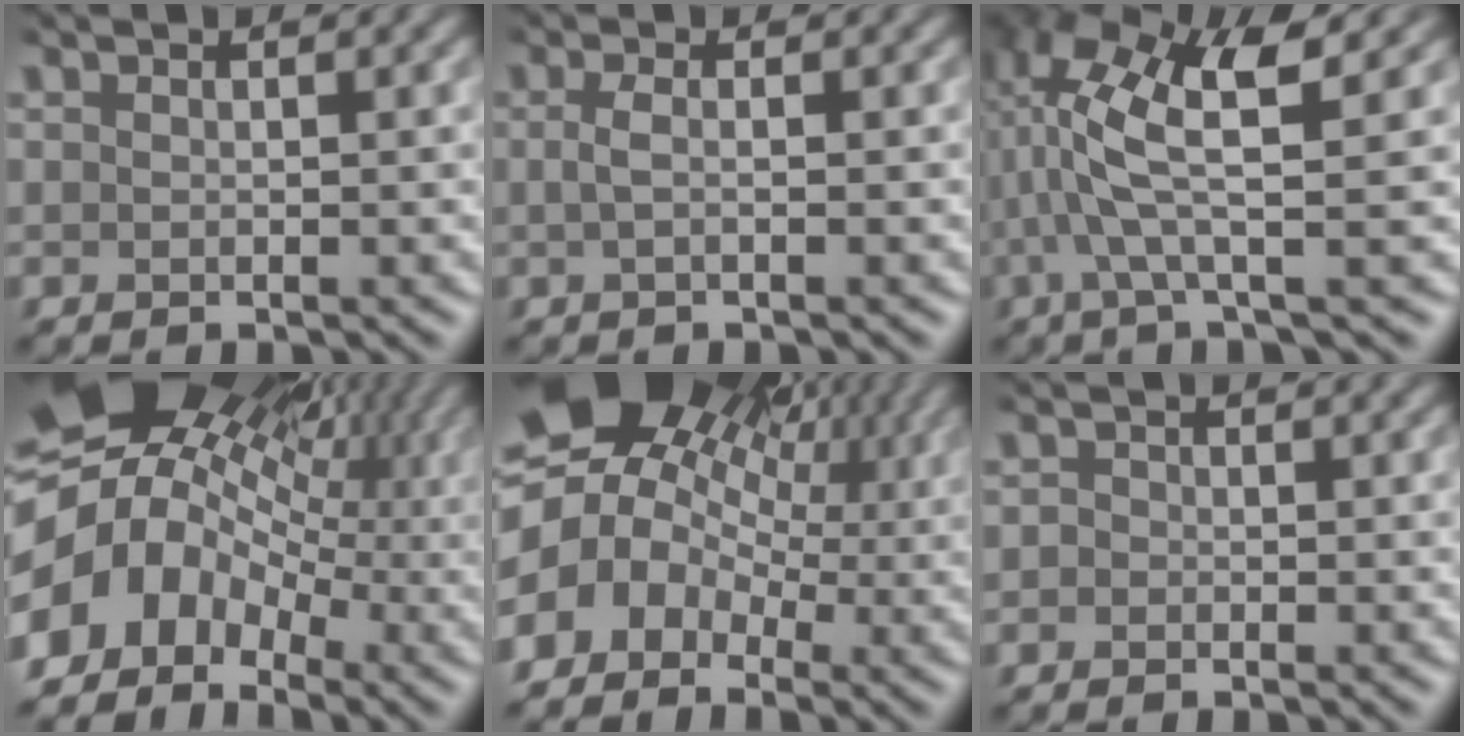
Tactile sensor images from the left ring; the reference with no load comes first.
{"total": 1.5, "force": [0.0, 0.5, 1.4], "torque": [-0.028, 0.000, -0.004]}
{"total": 7.8, "force": [1.7, 1.8, 7.5], "torque": [-0.162, 0.013, 0.029]}
{"total": 13.7, "force": [0.0, 9.9, 9.4], "torque": [-0.165, 0.013, -0.007]}
{"total": 11.4, "force": [2.0, 8.7, 7.0], "torque": [-0.096, 0.013, 0.027]}
{"total": 0.6, "force": [-0.3, 0.5, 0.1], "torque": [0.000, -0.002, -0.008]}